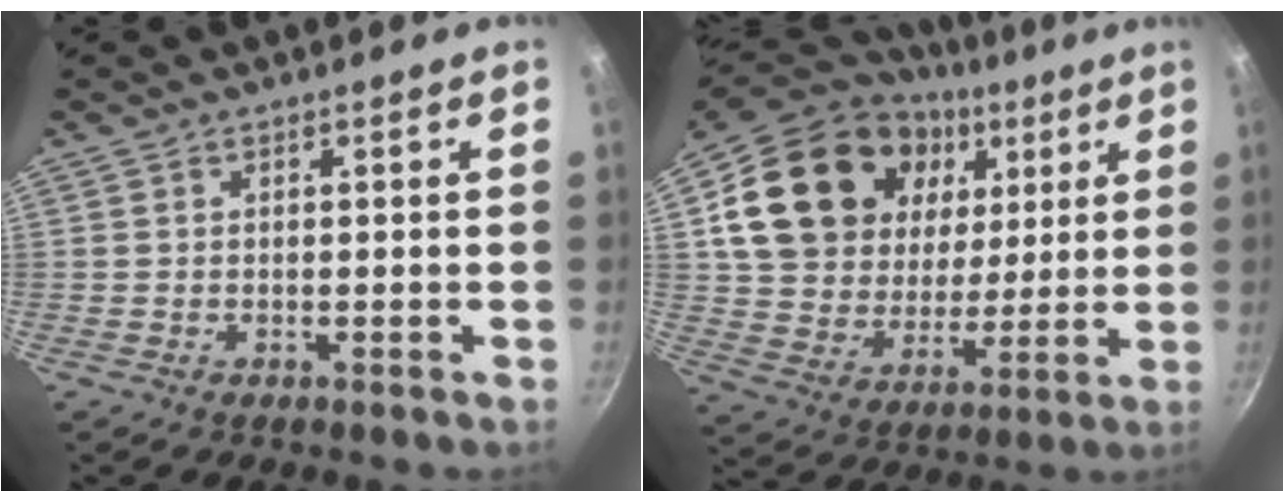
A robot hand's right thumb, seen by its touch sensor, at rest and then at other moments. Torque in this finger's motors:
{"motor_torque": [0.41, 3.43, 0.85, 0.17, 0.19]}